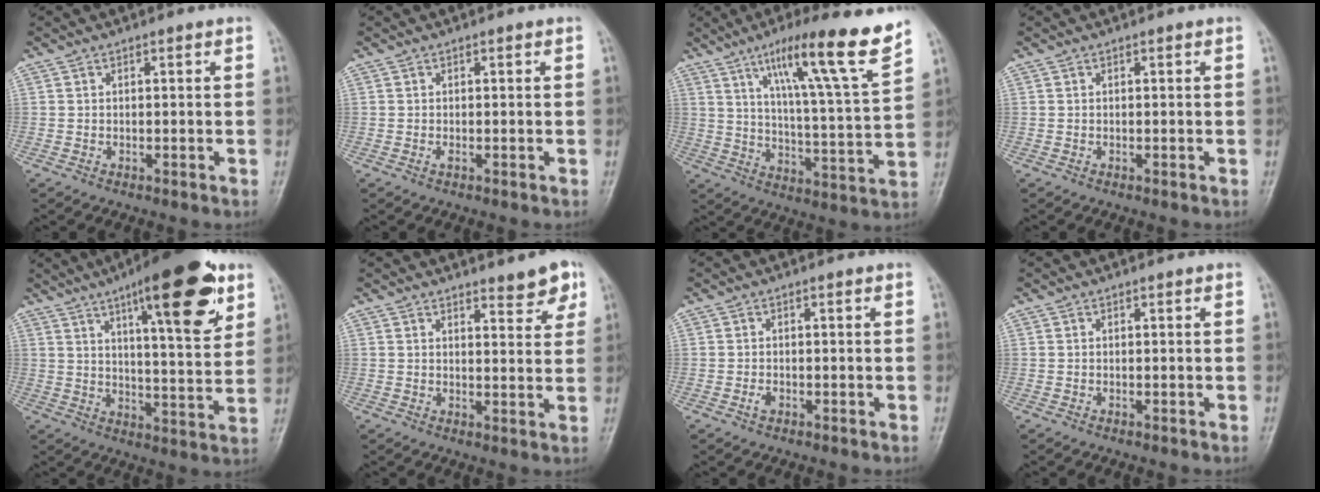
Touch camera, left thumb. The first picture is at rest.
{"total": 0.6, "force": [-0.1, 0.1, 0.6], "torque": [-0.010, 0.000, 0.000]}
{"total": 18.1, "force": [11.5, 0.9, 13.9], "torque": [-0.202, -0.055, 0.178]}
{"total": 0.0}
{"total": 19.6, "force": [10.4, 5.2, 15.8], "torque": [-0.199, -0.039, 0.150]}
{"total": 5.2, "force": [3.7, 1.7, 3.2], "torque": [-0.020, -0.024, 0.046]}
{"total": 1.2, "force": [-0.5, 0.7, 0.8], "torque": [-0.016, 0.001, -0.011]}
{"total": 0.0}